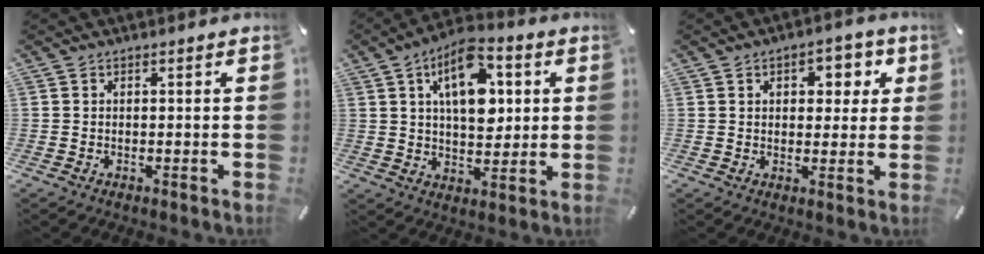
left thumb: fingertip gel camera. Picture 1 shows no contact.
{"total": 14.1, "force": [4.8, 8.1, 10.5], "torque": [-0.164, -0.008, 0.082]}
{"total": 6.3, "force": [2.1, 4.3, 4.0], "torque": [-0.042, -0.005, 0.024]}